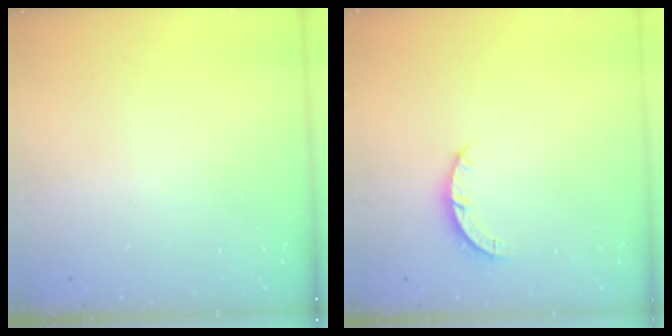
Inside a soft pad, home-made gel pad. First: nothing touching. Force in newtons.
{"total": 3.2, "press": 3.2, "slide": 0.4}